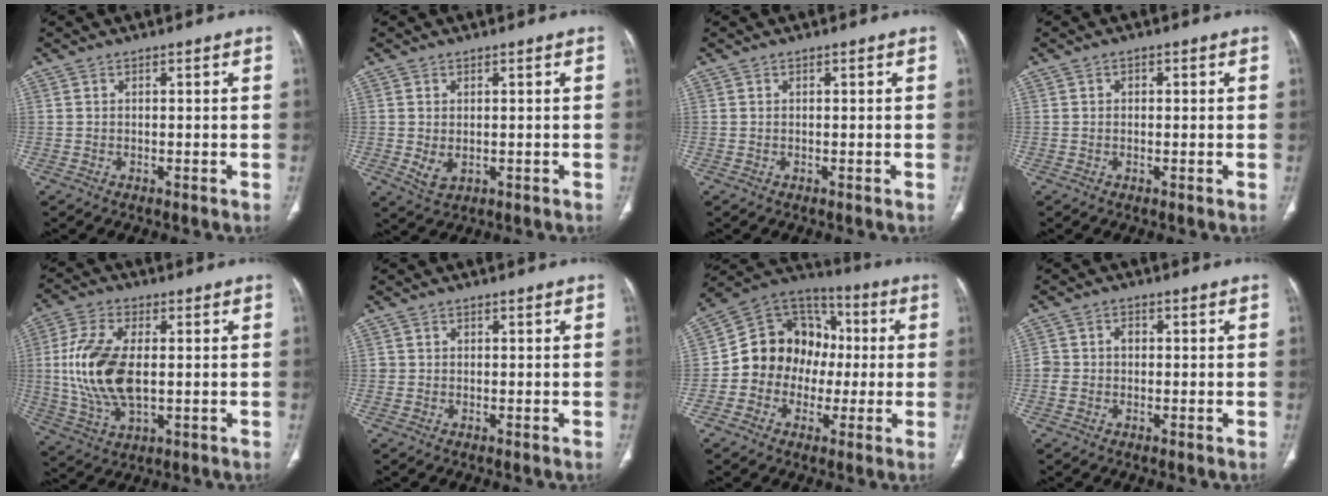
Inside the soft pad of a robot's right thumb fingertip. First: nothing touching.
{"total": 3.0, "force": [-0.2, 2.0, 2.3], "torque": [-0.044, -0.005, 0.007]}
{"total": 0.0}
{"total": 0.9, "force": [0.1, 0.7, 0.5], "torque": [-0.004, 0.002, -0.001]}
{"total": 15.1, "force": [0.5, 7.9, 12.9], "torque": [-0.276, -0.004, 0.012]}
{"total": 0.8, "force": [0.0, 0.8, 0.1], "torque": [0.006, 0.005, -0.002]}
{"total": 15.8, "force": [-1.3, 13.7, 7.8], "torque": [-0.083, 0.043, -0.032]}
{"total": 3.3, "force": [-0.2, 2.7, 1.9], "torque": [-0.031, 0.014, -0.006]}